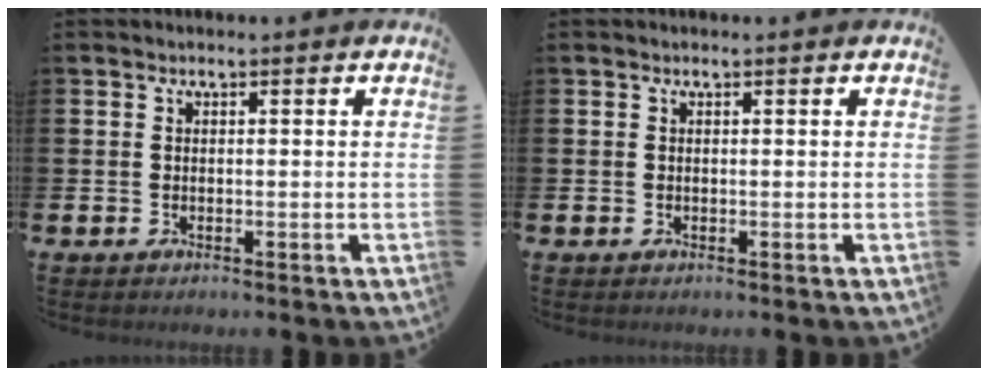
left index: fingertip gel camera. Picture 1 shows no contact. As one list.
[{"total": 0.0}]